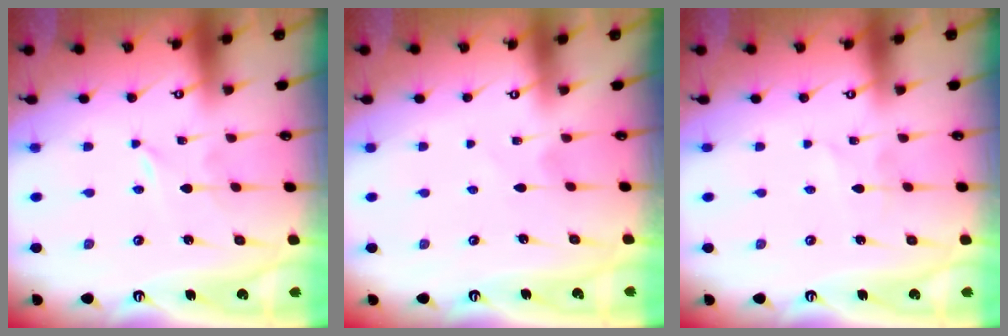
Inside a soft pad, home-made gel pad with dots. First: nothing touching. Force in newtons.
{"total": 1.7, "press": 1.7, "slide": 0.3}
{"total": 1.6, "press": 1.6, "slide": 0.1}